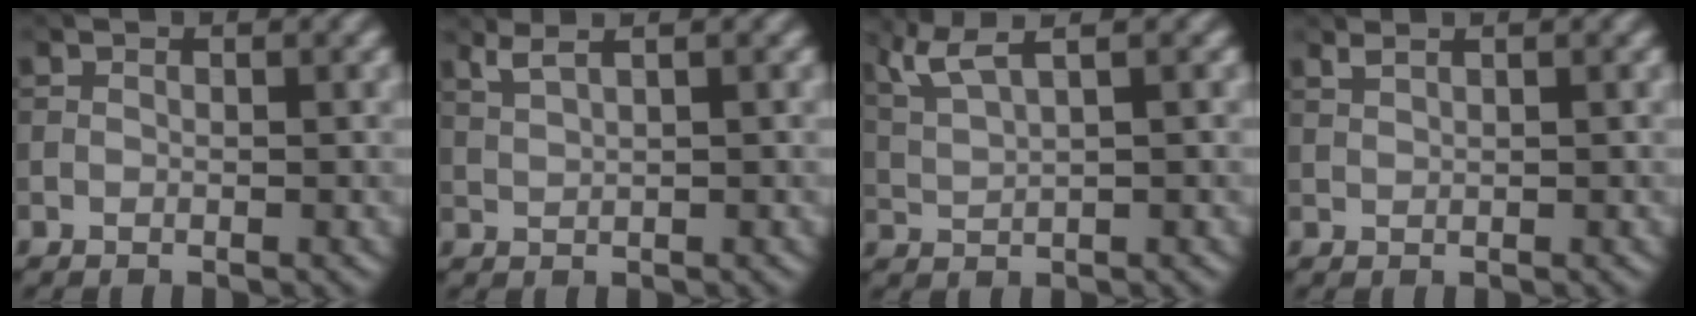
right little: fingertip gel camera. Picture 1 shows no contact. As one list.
[{"total": 2.5, "force": [1.6, 0.7, 1.7], "torque": [-0.030, 0.006, 0.026]}, {"total": 4.0, "force": [2.5, 0.9, 3.0], "torque": [-0.062, 0.013, 0.054]}, {"total": 1.1, "force": [0.9, 0.2, 0.6], "torque": [-0.011, 0.001, 0.016]}]